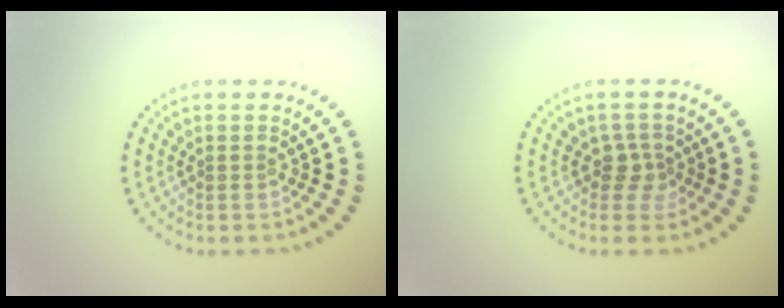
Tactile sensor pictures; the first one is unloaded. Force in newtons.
{"total": 1.8, "press": 1.3, "slide": 1.2}